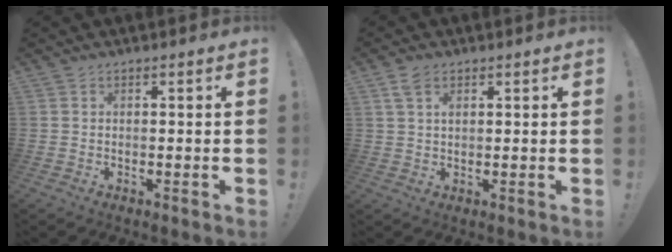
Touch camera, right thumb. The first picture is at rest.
{"total": 3.0, "force": [1.6, 1.7, 1.8], "torque": [-0.026, -0.003, 0.027]}